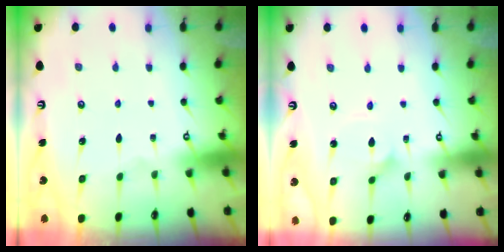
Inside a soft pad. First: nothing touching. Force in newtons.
{"total": 2.1, "press": 2.1, "slide": 0.1}